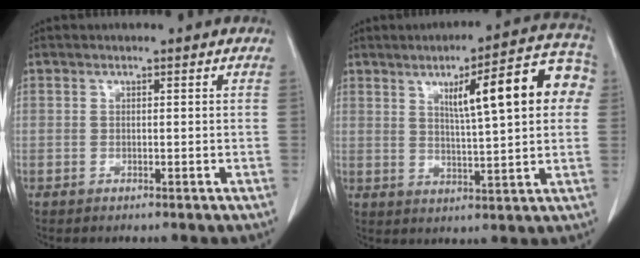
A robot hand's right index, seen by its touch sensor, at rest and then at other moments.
{"total": 14.2, "force": [4.0, 2.3, 13.5], "torque": [-0.181, 0.029, 0.050]}